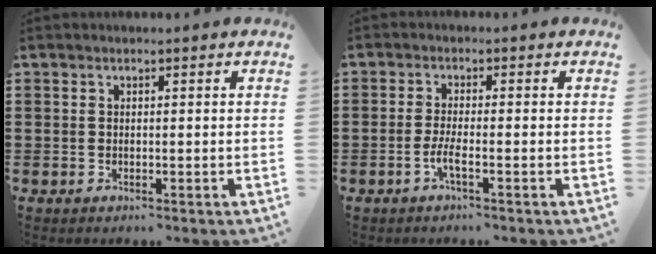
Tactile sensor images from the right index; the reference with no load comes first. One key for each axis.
{"total": 2.9, "fx": -1.3, "fy": 0.0, "fz": 2.6, "tx": -0.061, "ty": -0.012, "tz": -0.028}